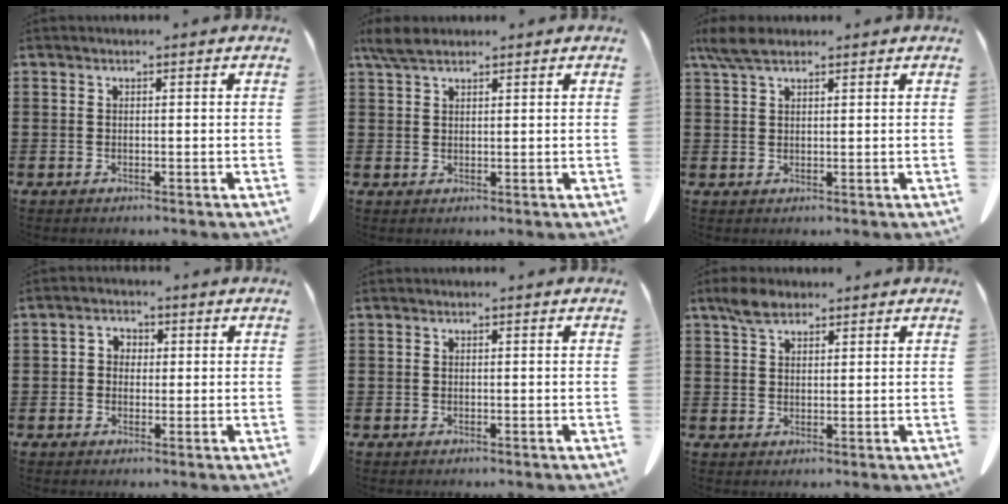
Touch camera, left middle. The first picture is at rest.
{"total": 3.2, "force": [2.3, 1.2, 1.9], "torque": [-0.043, 0.006, 0.043]}
{"total": 3.9, "force": [2.6, 1.3, 2.5], "torque": [-0.064, 0.001, 0.047]}
{"total": 2.0, "force": [-0.1, 1.7, 0.9], "torque": [-0.023, 0.011, -0.006]}
{"total": 0.0}
{"total": 3.5, "force": [2.6, 1.7, 1.8], "torque": [-0.042, 0.006, 0.048]}